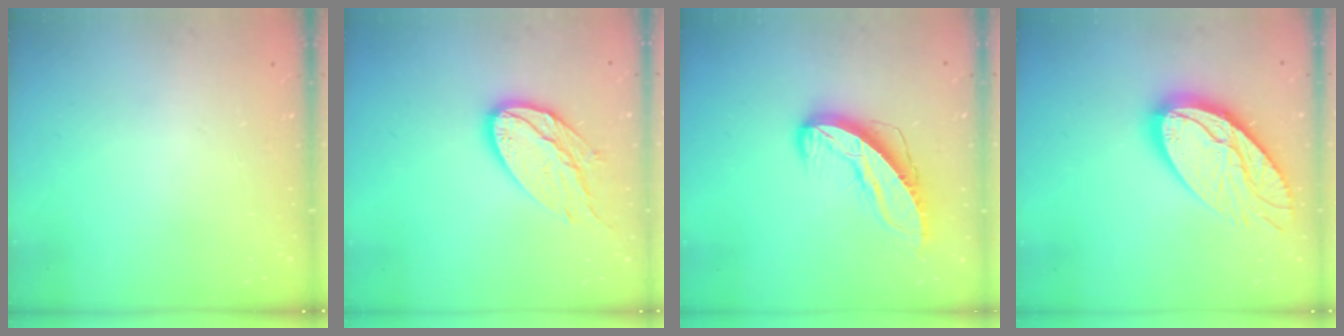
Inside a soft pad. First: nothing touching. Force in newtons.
{"total": 14.3, "press": 14.3, "slide": 1.0}
{"total": 10.0, "press": 10.0, "slide": 1.1}
{"total": 21.4, "press": 21.3, "slide": 2.0}